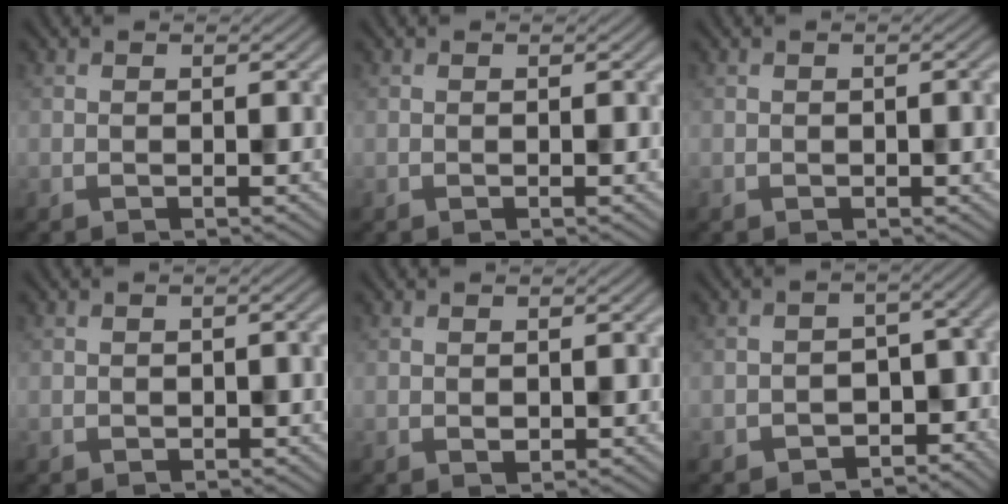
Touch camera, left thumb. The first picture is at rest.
{"total": 0.0}
{"total": 2.1, "force": [0.1, 1.0, 1.8], "torque": [-0.023, -0.003, 0.005]}
{"total": 1.5, "force": [-0.1, 0.9, 1.2], "torque": [-0.018, -0.003, 0.000]}
{"total": 0.7, "force": [0.3, 0.5, 0.4], "torque": [-0.008, -0.003, 0.005]}
{"total": 5.9, "force": [-3.6, 3.8, 2.7], "torque": [-0.034, -0.018, -0.058]}